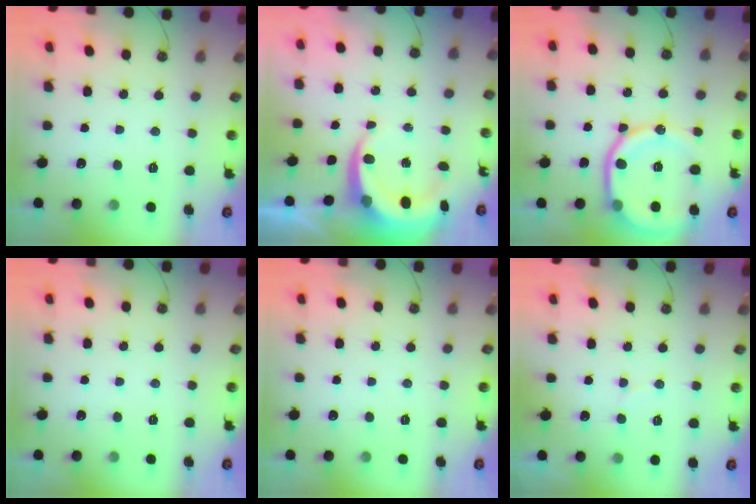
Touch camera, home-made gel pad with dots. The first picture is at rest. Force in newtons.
{"total": 8.3, "press": 7.9, "slide": 2.3}
{"total": 16.1, "press": 16.0, "slide": 1.7}
{"total": 0.0}
{"total": 0.0}
{"total": 4.0, "press": 3.9, "slide": 1.0}